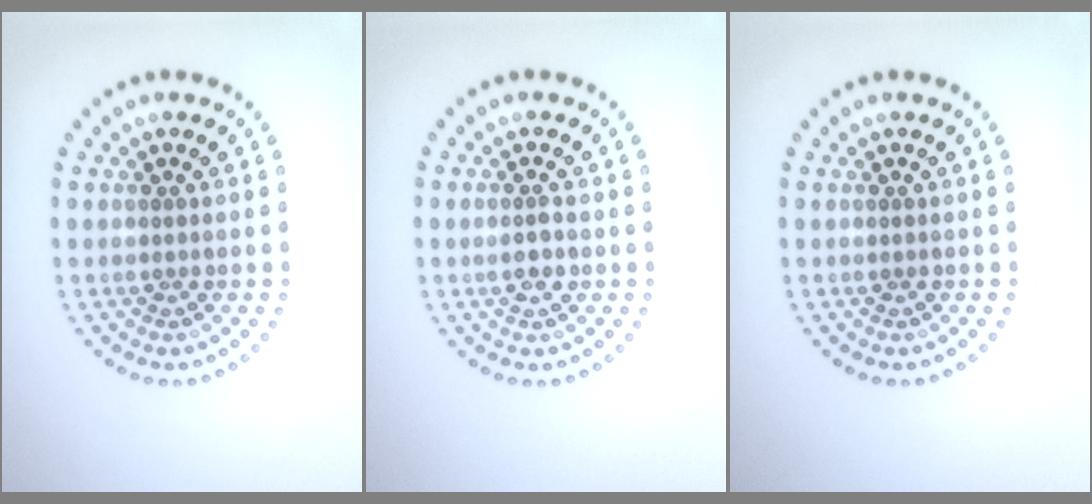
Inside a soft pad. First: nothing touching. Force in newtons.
{"total": 1.0, "press": 1.0, "slide": 0.2}
{"total": 0.0}